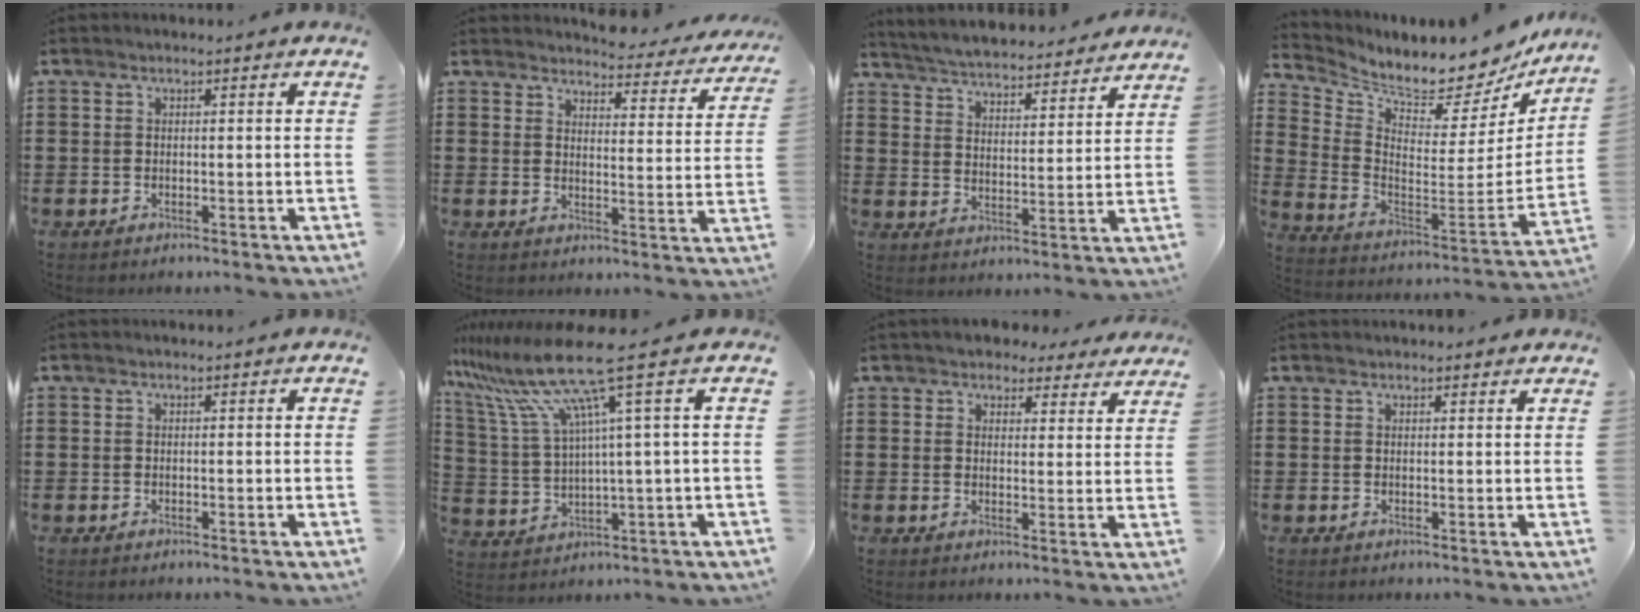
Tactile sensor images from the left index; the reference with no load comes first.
{"total": 3.8, "force": [3.7, 0.5, 0.5], "torque": [-0.023, -0.028, 0.062]}
{"total": 4.7, "force": [4.6, -0.3, 0.3], "torque": [-0.031, -0.038, 0.076]}
{"total": 7.0, "force": [6.8, 0.4, 1.6], "torque": [-0.056, -0.084, 0.108]}
{"total": 0.0}
{"total": 11.8, "force": [6.2, 0.2, 10.1], "torque": [-0.241, -0.034, 0.085]}
{"total": 3.9, "force": [3.6, 1.3, 0.6], "torque": [-0.018, -0.010, 0.067]}
{"total": 1.1, "force": [1.1, 0.2, 0.2], "torque": [-0.007, 0.000, 0.022]}